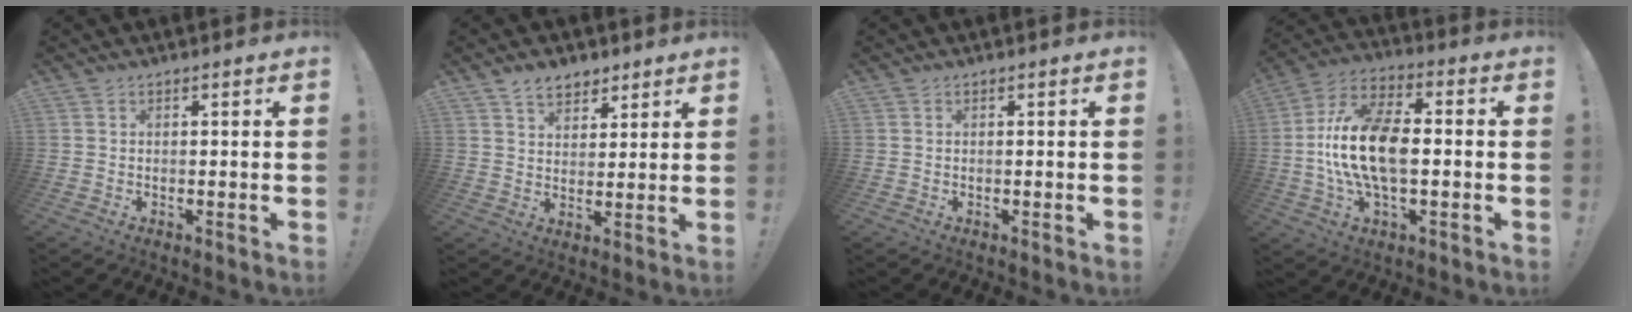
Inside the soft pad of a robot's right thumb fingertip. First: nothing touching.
{"total": 6.8, "force": [4.8, 4.2, 2.2], "torque": [-0.031, -0.022, 0.090]}
{"total": 0.0}
{"total": 17.5, "force": [-0.9, 8.9, 15.1], "torque": [-0.286, 0.005, -0.015]}